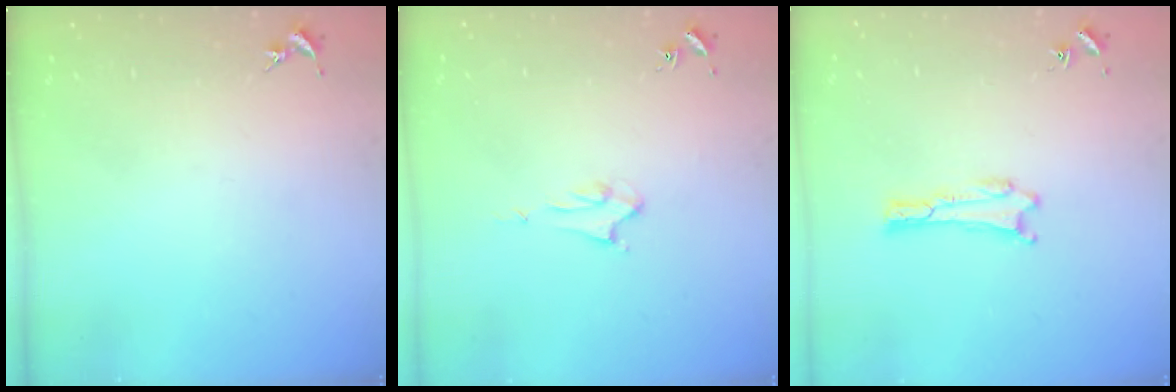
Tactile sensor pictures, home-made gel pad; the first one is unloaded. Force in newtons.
{"total": 1.9, "press": 1.9, "slide": 0.1}
{"total": 0.0}